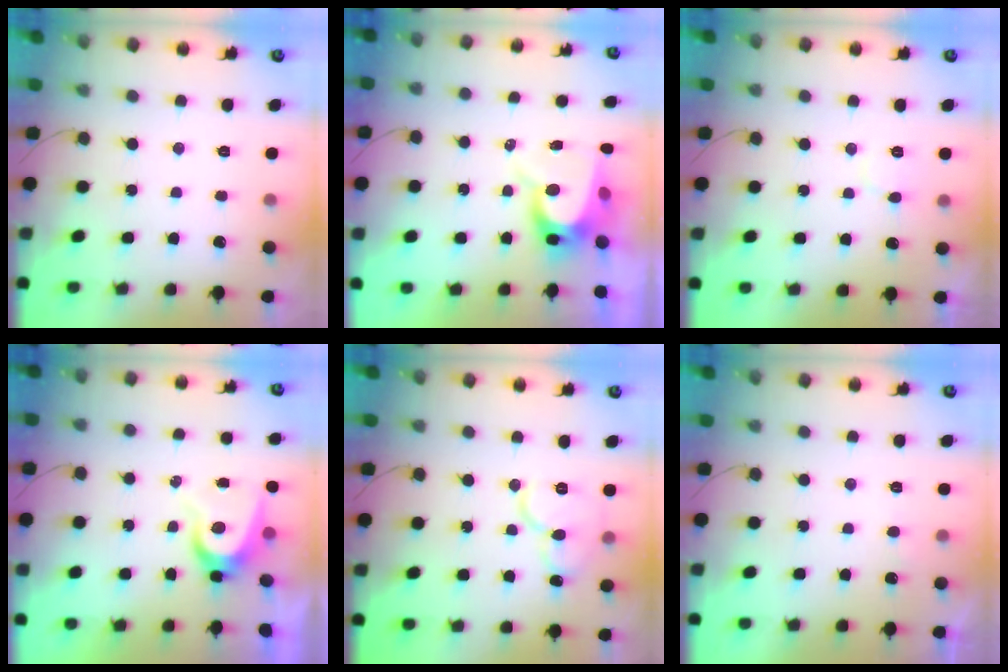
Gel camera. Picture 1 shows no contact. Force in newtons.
{"total": 8.7, "press": 8.6, "slide": 0.8}
{"total": 6.4, "press": 6.4, "slide": 0.5}
{"total": 6.6, "press": 6.6, "slide": 0.5}
{"total": 10.3, "press": 10.2, "slide": 1.2}
{"total": 3.9, "press": 3.9, "slide": 0.4}